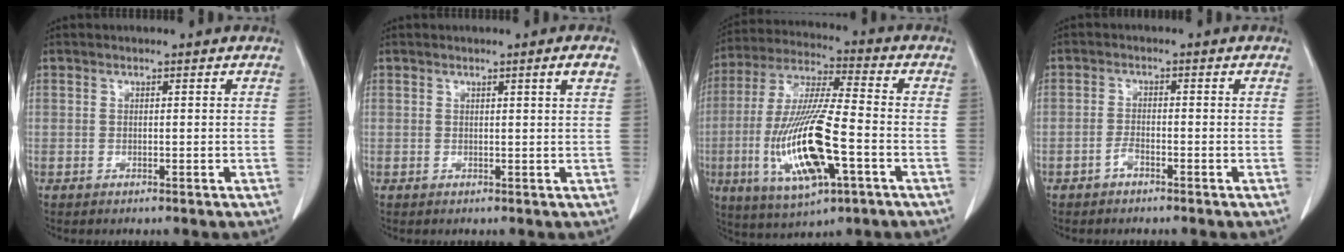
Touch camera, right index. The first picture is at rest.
{"total": 1.7, "force": [0.8, -0.4, 1.5], "torque": [-0.021, -0.004, 0.012]}
{"total": 17.4, "force": [-4.8, 3.3, 16.4], "torque": [-0.341, -0.015, -0.082]}
{"total": 1.6, "force": [-1.0, 0.7, 1.0], "torque": [-0.018, 0.005, -0.017]}